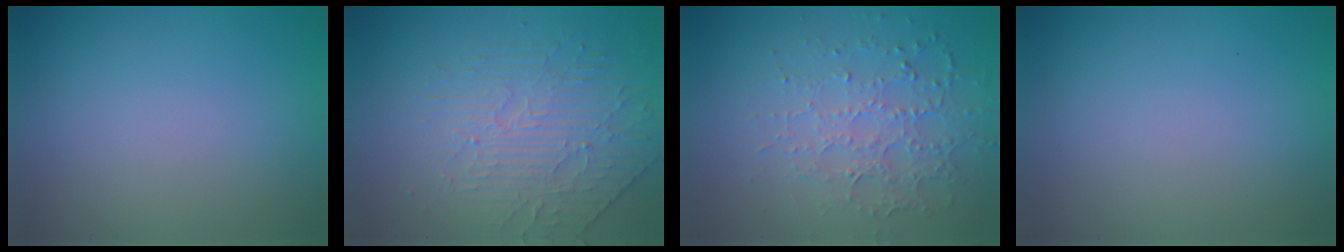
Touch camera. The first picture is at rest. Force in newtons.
{"total": 4.1, "press": 3.5, "slide": 2.1}
{"total": 3.5, "press": 3.3, "slide": 1.2}
{"total": 0.0}